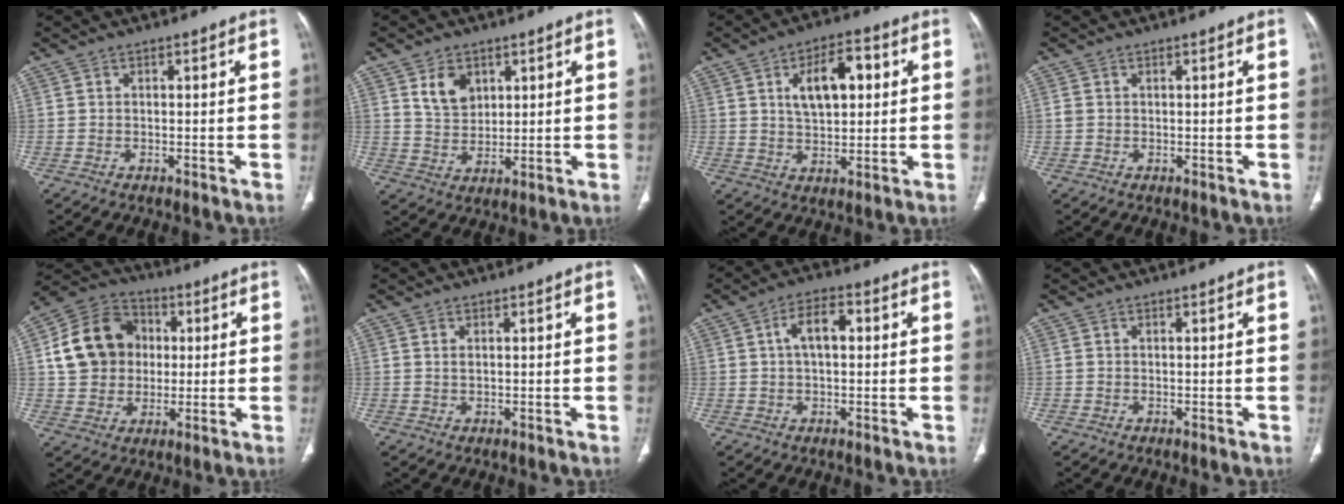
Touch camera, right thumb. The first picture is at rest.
{"total": 6.6, "force": [3.2, 4.6, 3.5], "torque": [-0.040, -0.023, 0.063]}
{"total": 8.1, "force": [2.4, 4.2, 6.5], "torque": [-0.091, -0.001, 0.043]}
{"total": 1.0, "force": [0.2, 0.8, 0.6], "torque": [-0.017, 0.004, 0.006]}
{"total": 15.4, "force": [2.1, 13.1, 7.8], "torque": [-0.122, 0.018, 0.036]}
{"total": 1.1, "force": [0.4, 0.5, 0.9], "torque": [-0.023, 0.002, 0.010]}
{"total": 6.1, "force": [1.0, 3.1, 5.2], "torque": [-0.093, 0.018, 0.011]}
{"total": 0.0}